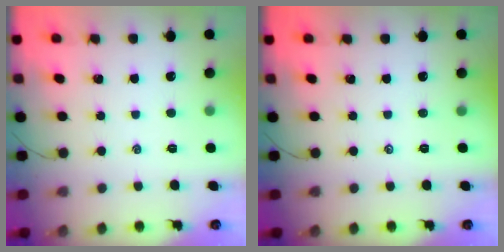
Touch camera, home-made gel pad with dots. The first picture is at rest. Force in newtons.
{"total": 0.0}